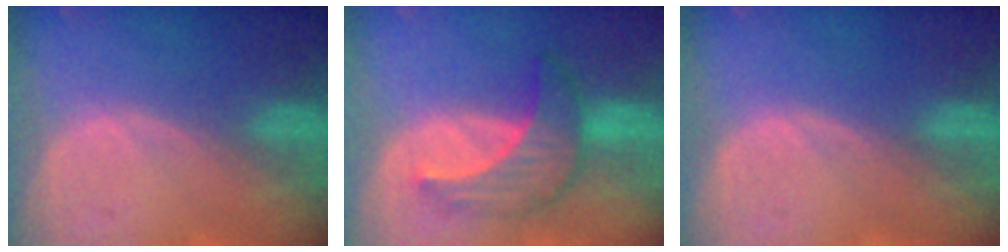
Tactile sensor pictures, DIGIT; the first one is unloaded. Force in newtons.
{"total": 6.9, "press": 6.7, "slide": 1.5}
{"total": 0.0}